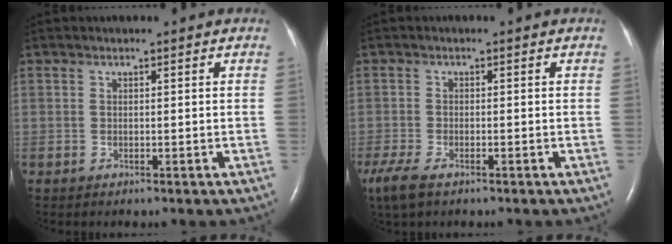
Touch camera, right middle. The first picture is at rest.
{"total": 7.4, "force": [-4.9, 3.1, 4.6], "torque": [-0.105, -0.020, -0.085]}